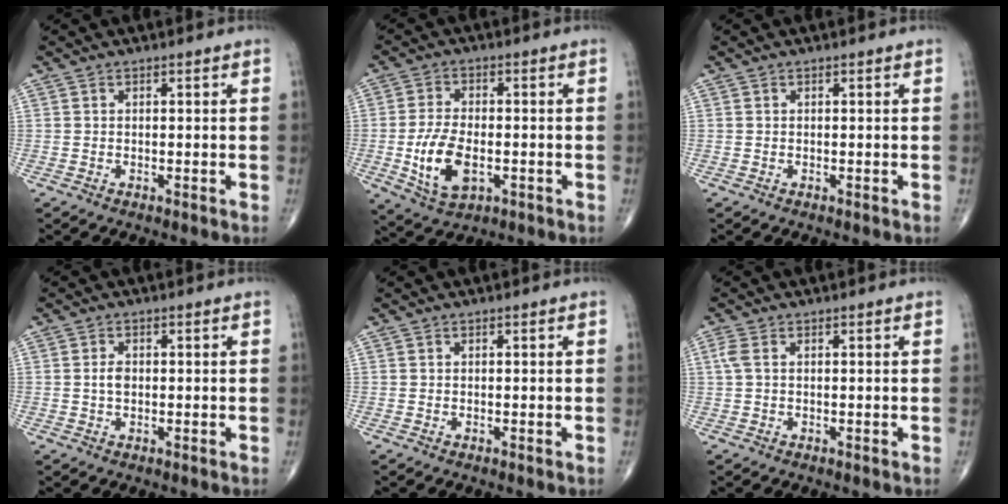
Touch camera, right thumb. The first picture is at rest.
{"total": 9.9, "force": [-2.3, 5.3, 8.0], "torque": [-0.153, 0.001, -0.036]}
{"total": 0.0}
{"total": 2.0, "force": [0.0, 1.3, 1.5], "torque": [-0.029, 0.001, -0.002]}
{"total": 0.0}
{"total": 2.0, "force": [0.5, 0.9, 1.7], "torque": [-0.049, 0.012, 0.013]}